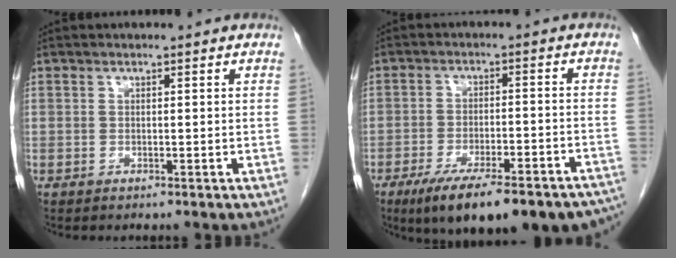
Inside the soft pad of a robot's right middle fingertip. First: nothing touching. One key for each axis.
{"total": 21.7, "fx": -17.0, "fy": 5.1, "fz": 12.4, "tx": -0.132, "ty": -0.003, "tz": -0.230}